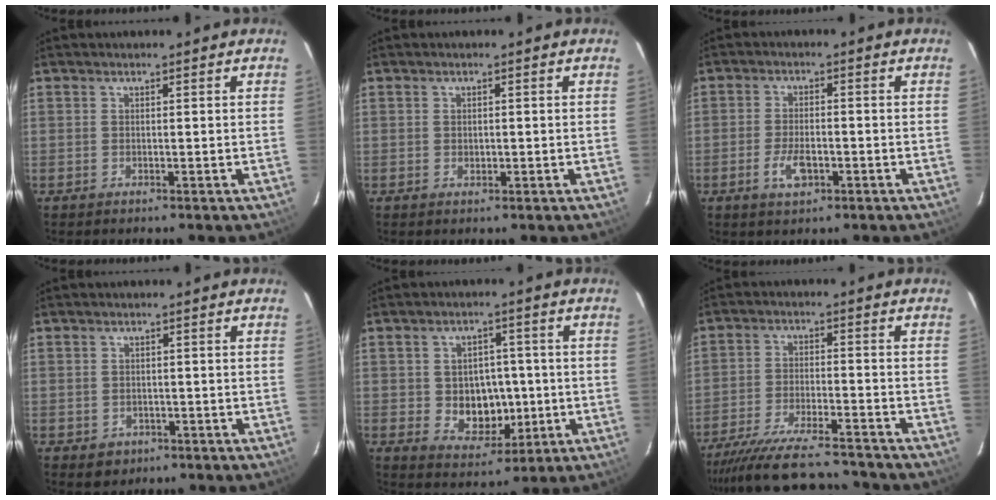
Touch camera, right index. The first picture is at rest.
{"total": 0.9, "force": [0.0, 0.8, 0.5], "torque": [-0.006, 0.002, 0.001]}
{"total": 5.1, "force": [-2.1, 2.5, 3.9], "torque": [-0.085, -0.004, -0.036]}
{"total": 3.3, "force": [-0.9, 3.1, 0.6], "torque": [-0.017, 0.001, -0.005]}
{"total": 8.6, "force": [-0.9, 7.1, 4.7], "torque": [-0.094, 0.007, 0.006]}
{"total": 18.6, "force": [-16.9, 2.8, 7.1], "torque": [-0.153, -0.018, -0.262]}